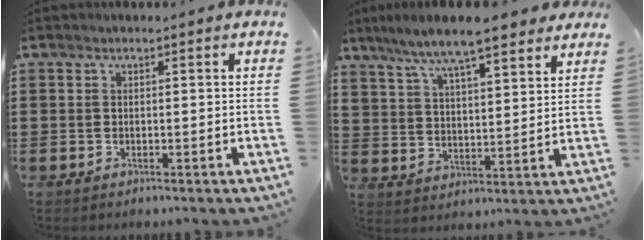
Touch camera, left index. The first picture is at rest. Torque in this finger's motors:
{"motor_torque": [2.06, -0.08, 1.05, 0.21]}